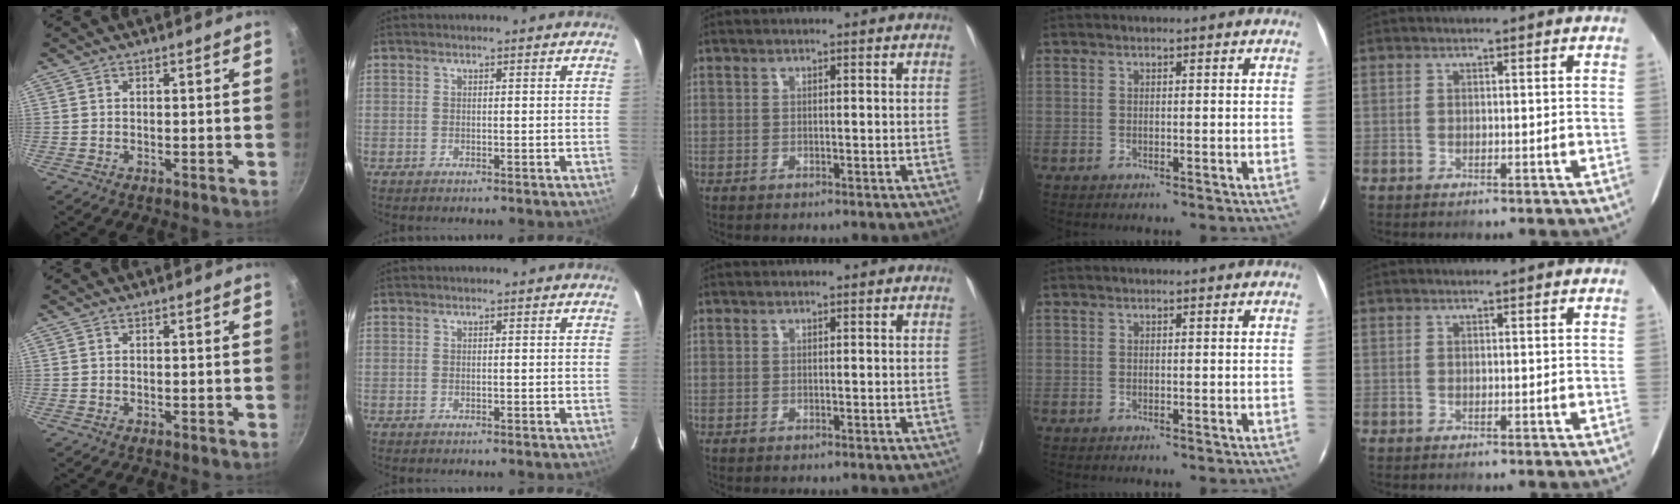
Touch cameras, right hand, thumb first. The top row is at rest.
{}